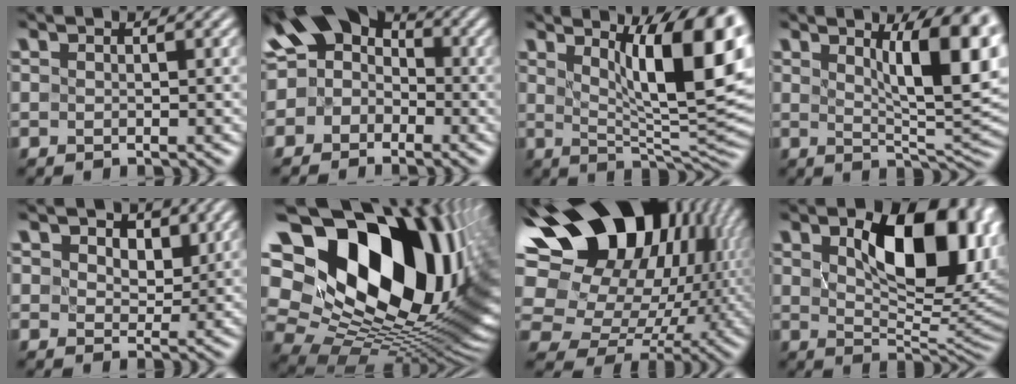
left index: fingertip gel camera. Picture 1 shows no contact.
{"total": 9.4, "force": [1.8, 8.0, 4.6], "torque": [-0.082, 0.043, -0.020]}
{"total": 12.6, "force": [4.6, 3.4, 11.2], "torque": [-0.135, -0.008, 0.071]}
{"total": 10.2, "force": [3.3, 3.1, 9.1], "torque": [-0.106, 0.001, 0.050]}
{"total": 4.6, "force": [2.2, 3.0, 2.6], "torque": [-0.049, 0.004, 0.018]}
{"total": 23.5, "force": [7.4, 15.0, 16.5], "torque": [-0.306, 0.005, 0.161]}
{"total": 20.0, "force": [5.6, 14.3, 12.8], "torque": [-0.212, 0.027, 0.096]}
{"total": 11.0, "force": [2.9, 5.9, 8.8], "torque": [-0.125, 0.000, 0.047]}